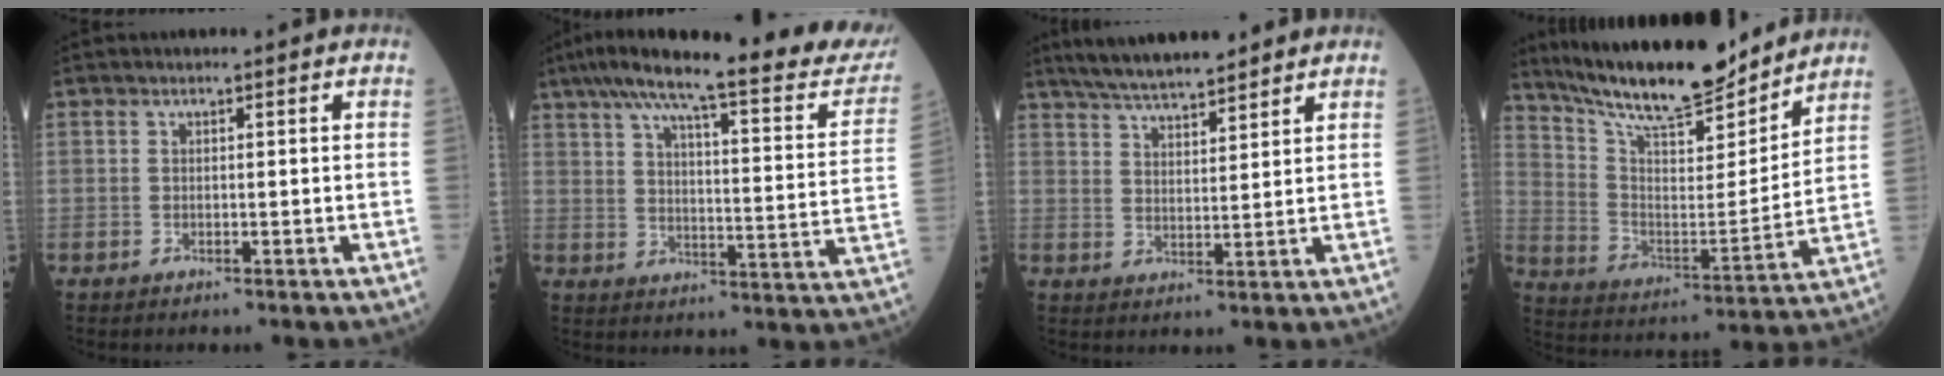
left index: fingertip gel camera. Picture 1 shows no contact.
{"total": 28.3, "force": [23.9, 3.7, 14.7], "torque": [-0.228, -0.026, 0.308]}
{"total": 10.7, "force": [9.3, 1.9, 4.9], "torque": [-0.083, 0.019, 0.162]}
{"total": 19.7, "force": [17.4, 3.4, 8.6], "torque": [-0.151, -0.011, 0.290]}